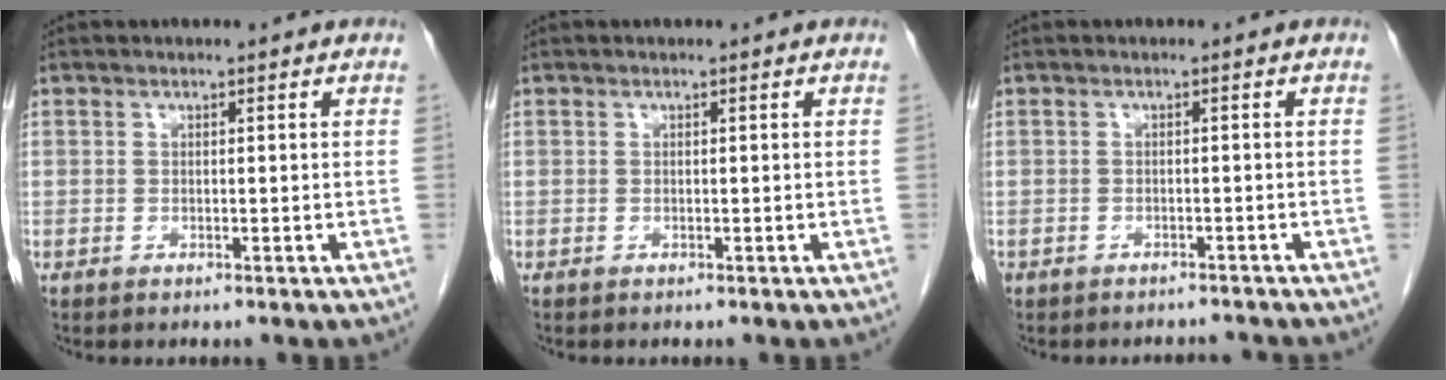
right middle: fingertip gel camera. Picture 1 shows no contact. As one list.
[{"total": 0.0}, {"total": 3.6, "force": [-3.3, 1.4, 0.0], "torque": [0.003, 0.003, -0.046]}]